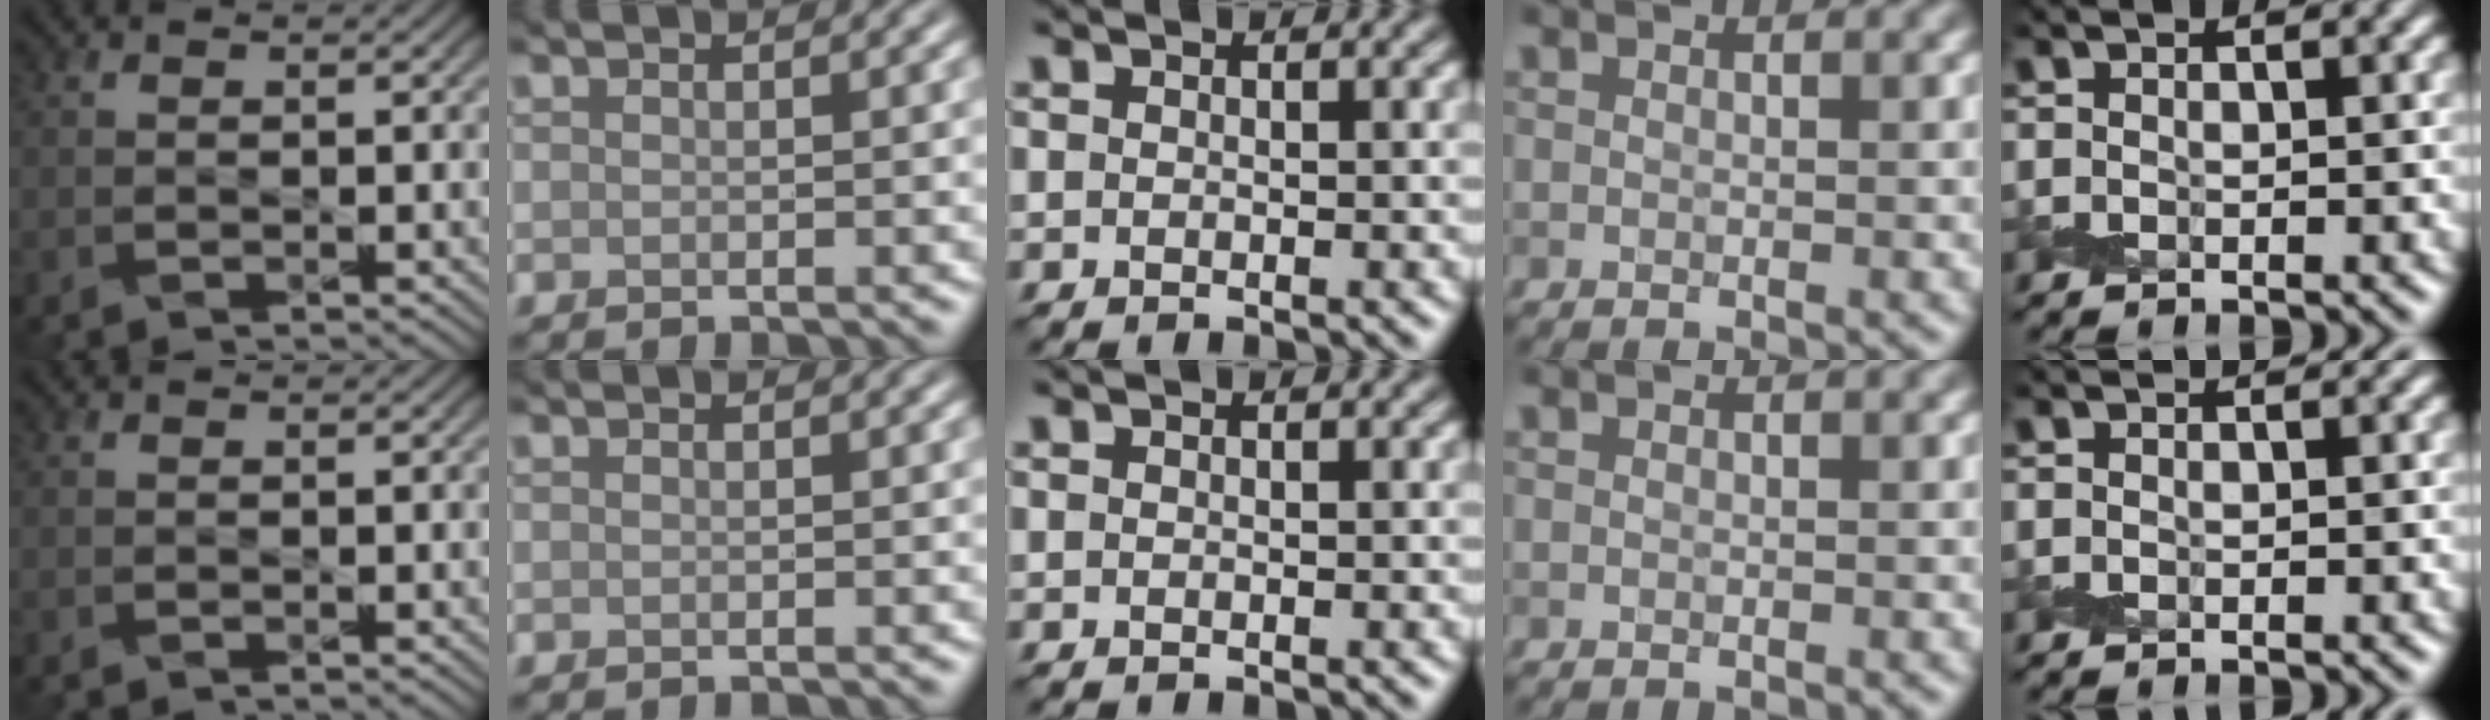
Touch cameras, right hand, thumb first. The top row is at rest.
{}